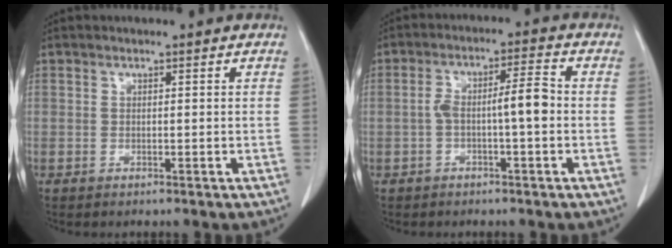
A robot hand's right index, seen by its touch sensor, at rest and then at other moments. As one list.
[{"total": 5.9, "force": [-1.0, 0.8, 5.7], "torque": [-0.104, 0.024, -0.015]}]